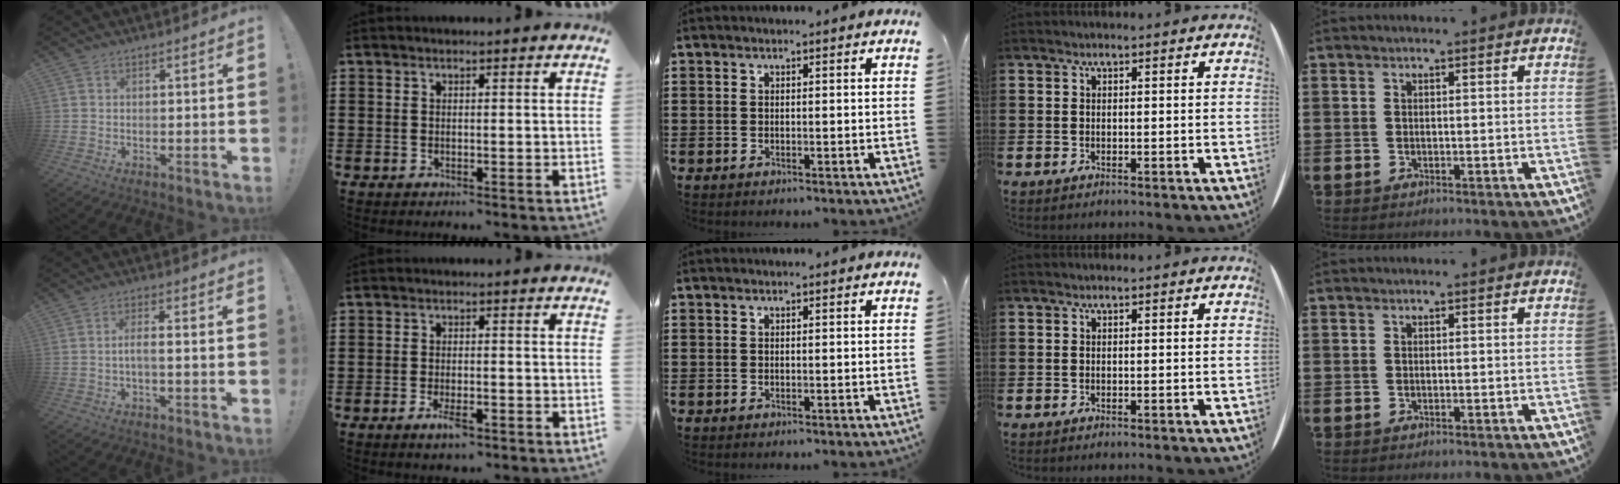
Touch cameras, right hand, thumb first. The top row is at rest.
{"thumb": {"total": 3.8, "force": [-1.1, 0.2, 3.6], "torque": [-0.074, -0.004, -0.023]}, "index": {"total": 3.0, "force": [-1.7, 0.8, 2.3], "torque": [-0.045, -0.004, -0.030]}}